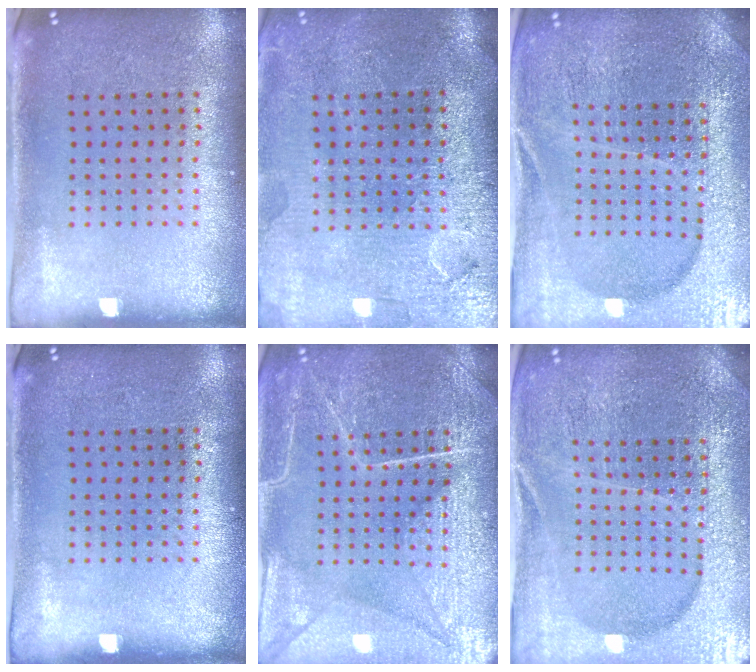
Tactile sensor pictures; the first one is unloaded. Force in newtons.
{"total": 3.7, "press": 3.4, "slide": 1.5}
{"total": 5.2, "press": 4.8, "slide": 2.2}
{"total": 0.0}
{"total": 6.9, "press": 6.8, "slide": 0.9}
{"total": 5.2, "press": 4.8, "slide": 2.2}